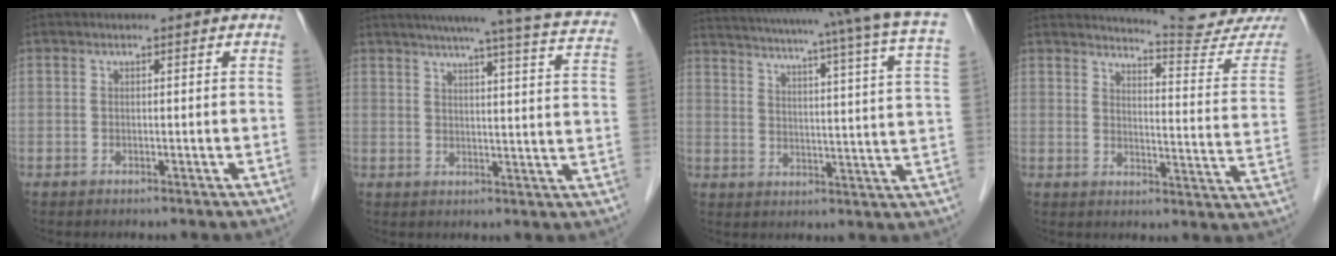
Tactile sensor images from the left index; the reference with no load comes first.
{"total": 20.7, "force": [17.4, 0.7, 11.1], "torque": [-0.154, -0.012, 0.199]}
{"total": 27.4, "force": [22.5, -0.2, 15.7], "torque": [-0.245, -0.035, 0.275]}
{"total": 14.3, "force": [14.1, -1.6, 1.8], "torque": [-0.023, -0.105, 0.157]}